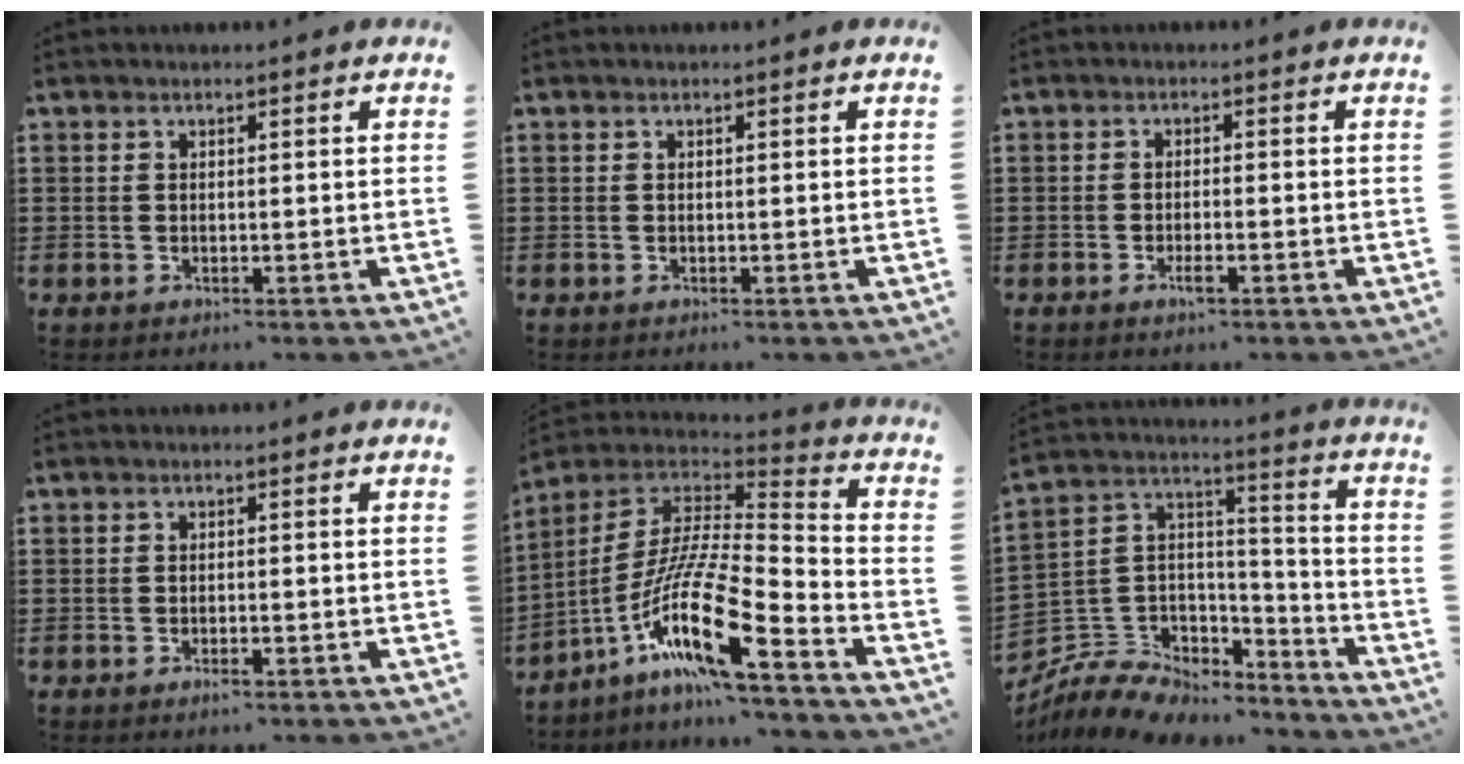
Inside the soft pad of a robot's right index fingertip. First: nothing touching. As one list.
[{"total": 0.0}, {"total": 2.2, "force": [-1.2, 0.4, 1.8], "torque": [-0.037, -0.005, -0.024]}, {"total": 0.9, "force": [-0.6, 0.2, 0.6], "torque": [-0.015, -0.007, -0.009]}, {"total": 16.5, "force": [-9.3, 2.6, 13.4], "torque": [-0.276, -0.006, -0.176]}, {"total": 8.7, "force": [-6.7, 5.3, 2.0], "torque": [-0.073, 0.005, -0.130]}]